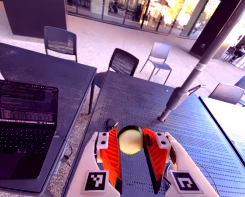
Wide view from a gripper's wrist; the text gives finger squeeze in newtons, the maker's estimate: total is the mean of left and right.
{"total": 11.4, "left": 11.9, "right": 10.9}